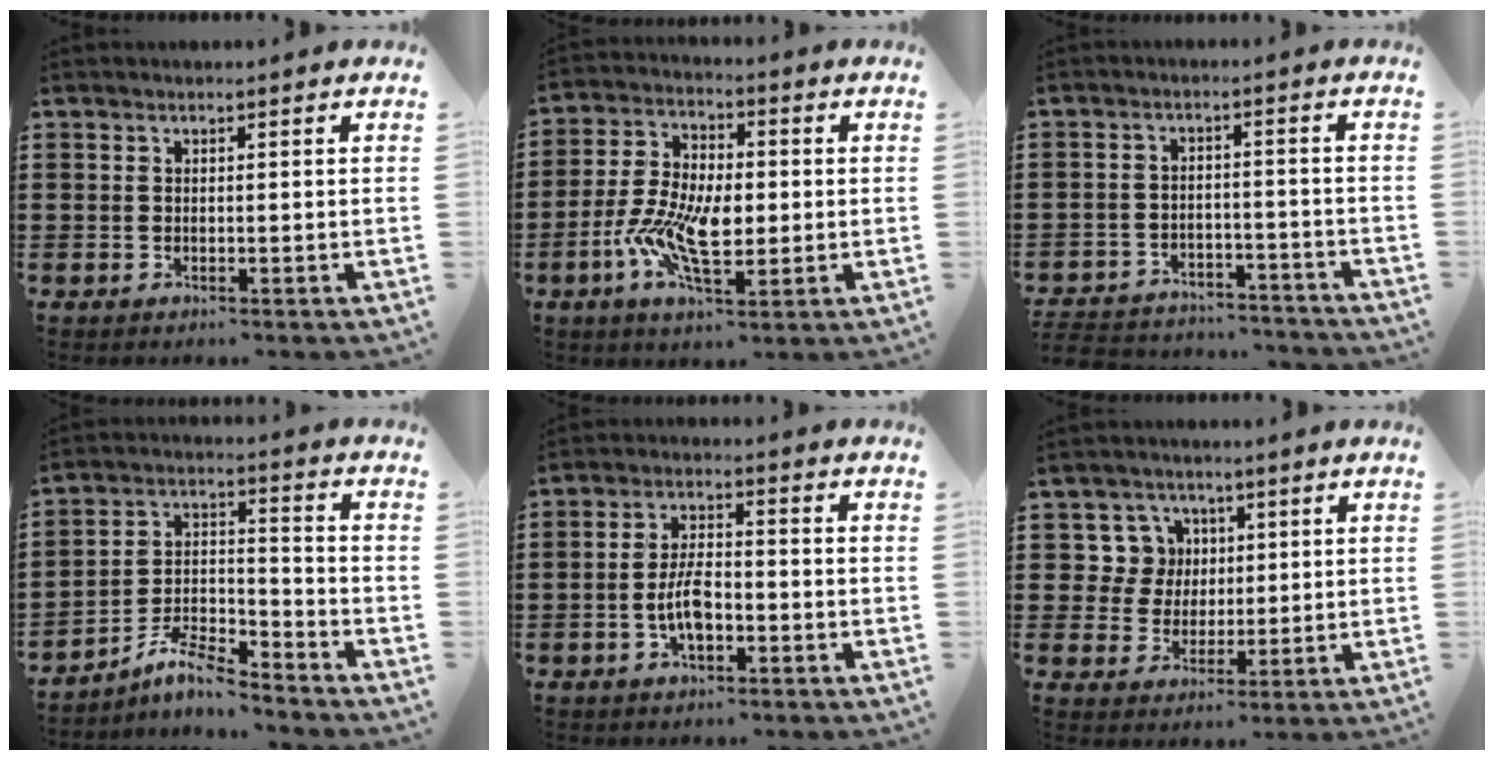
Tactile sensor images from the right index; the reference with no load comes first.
{"total": 9.8, "force": [-2.1, 5.0, 8.2], "torque": [-0.181, -0.001, -0.041]}
{"total": 4.3, "force": [-4.2, 0.6, 0.4], "torque": [-0.018, 0.001, -0.089]}
{"total": 7.7, "force": [-6.5, 1.7, 3.8], "torque": [-0.077, 0.003, -0.123]}
{"total": 5.7, "force": [-1.7, 2.5, 4.9], "torque": [-0.105, 0.002, -0.036]}
{"total": 6.4, "force": [1.9, 5.9, 1.3], "torque": [-0.049, 0.015, 0.035]}